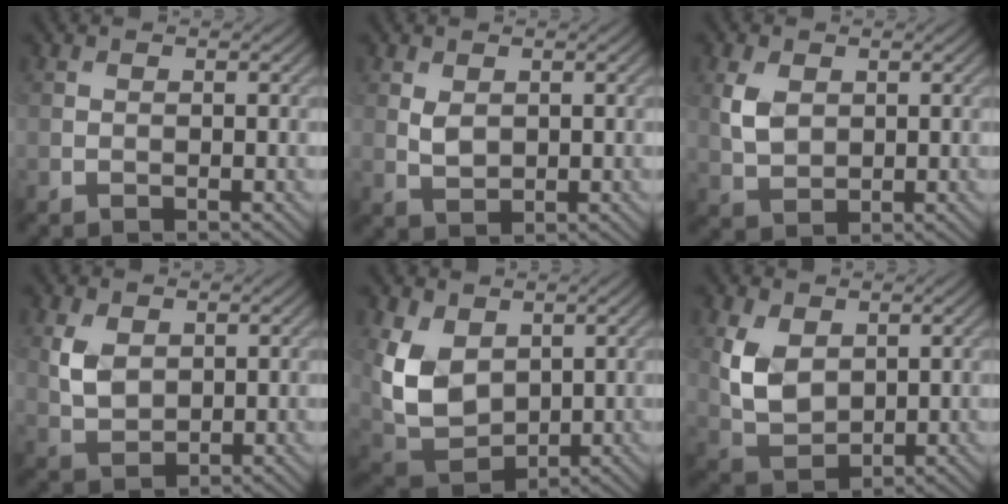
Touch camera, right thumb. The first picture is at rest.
{"total": 2.2, "force": [0.6, 1.5, 1.5], "torque": [-0.036, -0.004, 0.017]}
{"total": 4.1, "force": [1.1, 2.9, 2.7], "torque": [-0.071, 0.001, 0.024]}
{"total": 4.4, "force": [1.4, 3.1, 2.8], "torque": [-0.074, -0.002, 0.031]}
{"total": 9.5, "force": [2.2, 6.8, 6.2], "torque": [-0.172, -0.008, 0.044]}
{"total": 6.7, "force": [1.9, 4.6, 4.5], "torque": [-0.108, -0.004, 0.044]}